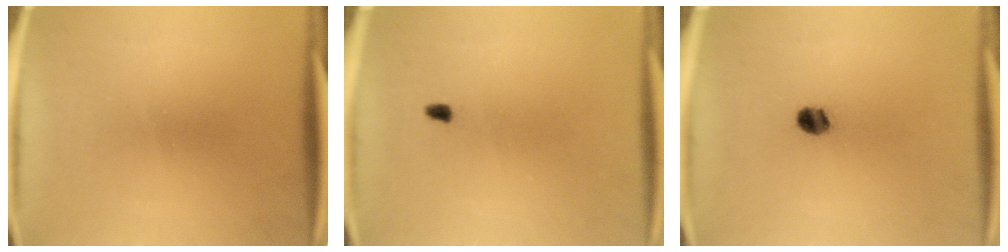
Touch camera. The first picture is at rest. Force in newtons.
{"total": 0.9}
{"total": 3.5}